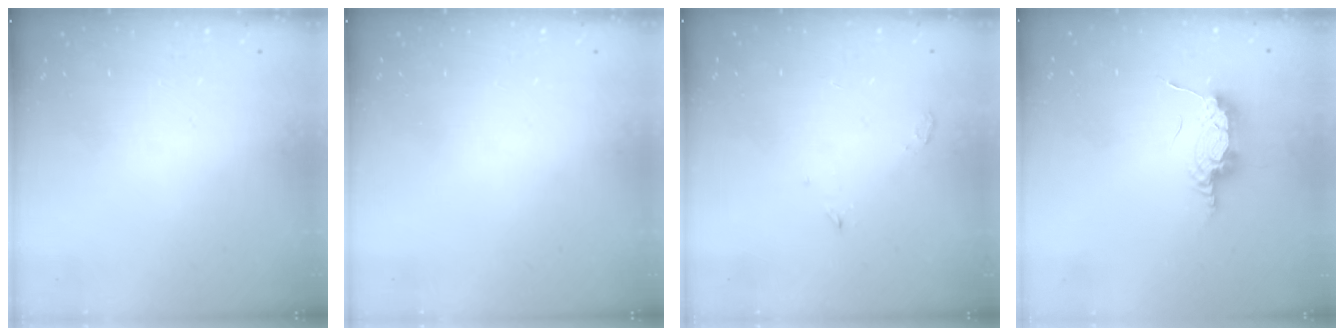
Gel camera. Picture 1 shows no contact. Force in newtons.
{"total": 0.0}
{"total": 2.7, "press": 2.6, "slide": 0.8}
{"total": 11.2, "press": 8.7, "slide": 7.0}